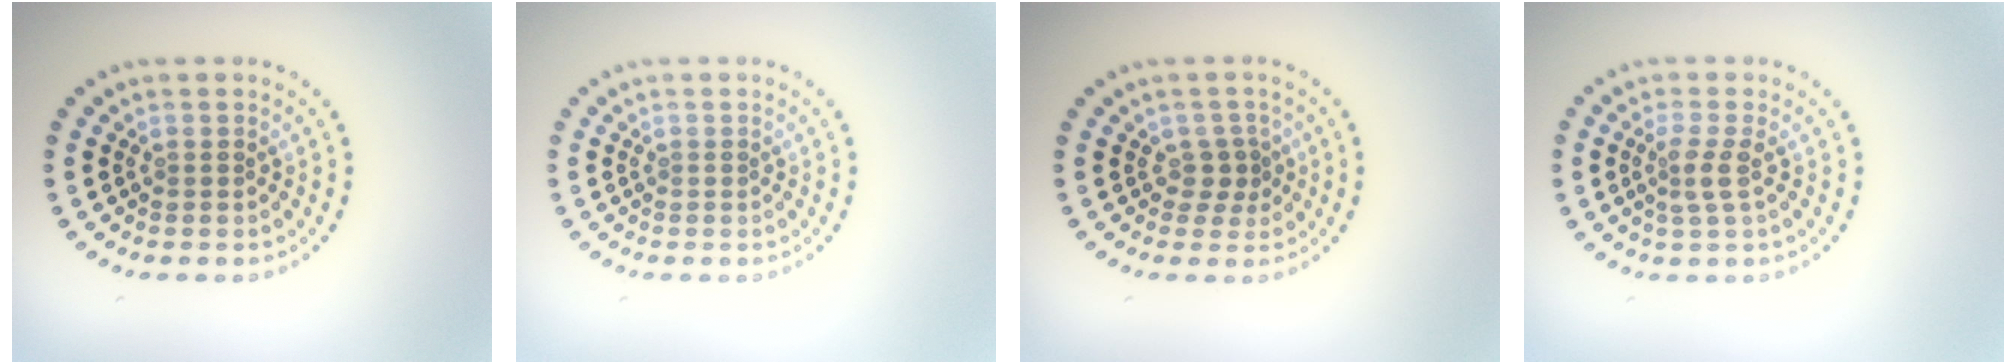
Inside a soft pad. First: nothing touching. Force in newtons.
{"total": 0.0}
{"total": 1.5, "press": 1.3, "slide": 0.9}
{"total": 1.9, "press": 1.4, "slide": 1.3}